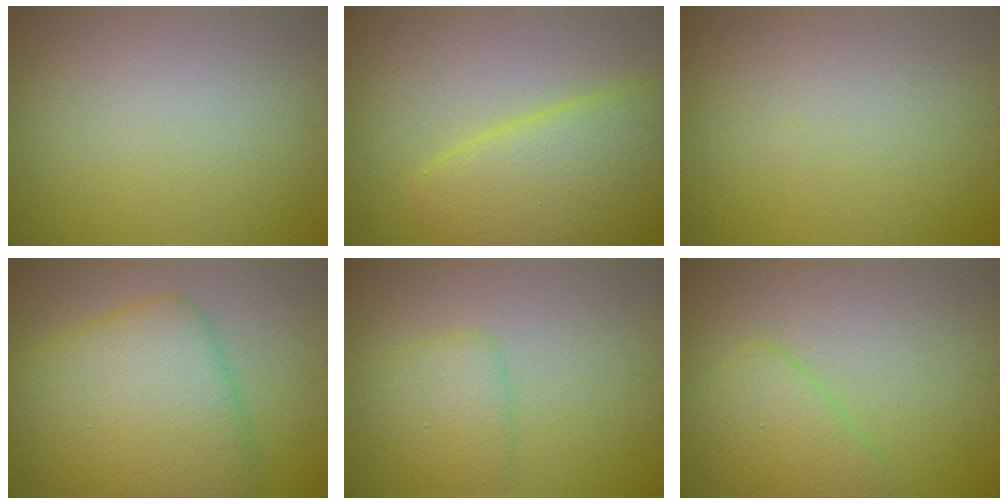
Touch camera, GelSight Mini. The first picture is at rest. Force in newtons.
{"total": 6.4, "press": 6.4, "slide": 0.3}
{"total": 0.0}
{"total": 8.5, "press": 8.5, "slide": 0.0}
{"total": 2.5, "press": 2.5, "slide": 0.1}
{"total": 3.4, "press": 3.4, "slide": 0.2}